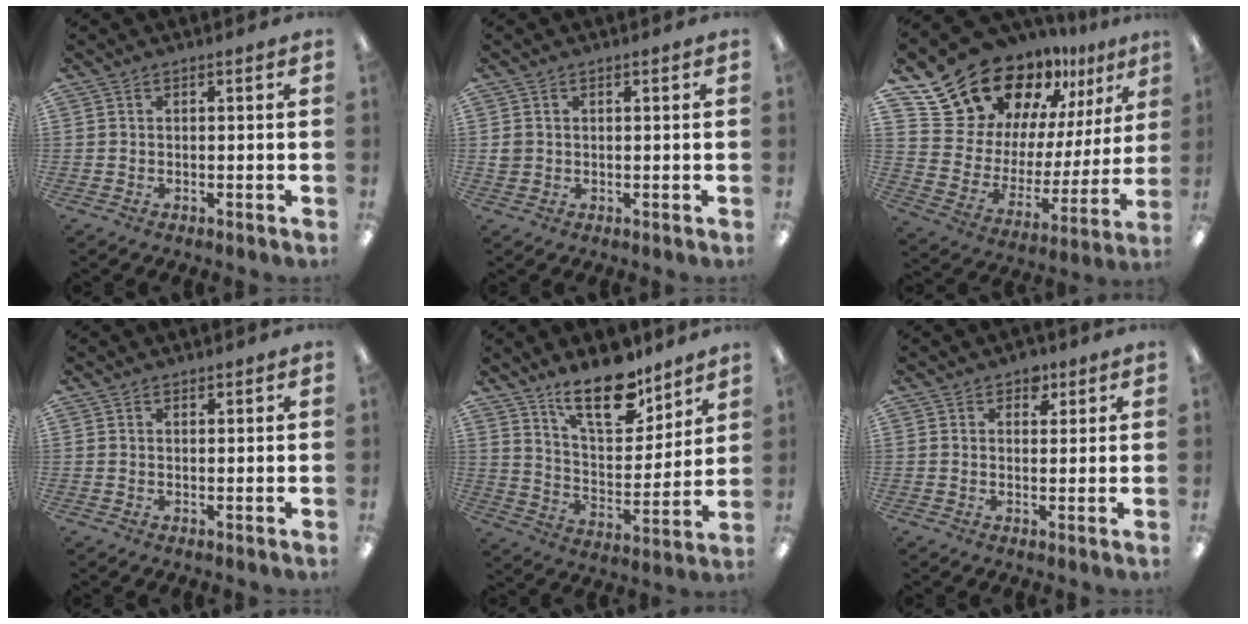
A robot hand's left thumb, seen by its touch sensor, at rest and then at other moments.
{"total": 1.6, "force": [0.4, 1.5, 0.2], "torque": [-0.006, 0.002, 0.006]}
{"total": 21.6, "force": [17.9, 10.6, 5.8], "torque": [-0.119, -0.140, 0.336]}
{"total": 0.8, "force": [0.6, 0.4, 0.1], "torque": [-0.003, -0.001, 0.012]}
{"total": 17.1, "force": [12.7, 6.9, 9.0], "torque": [-0.145, -0.077, 0.221]}
{"total": 3.3, "force": [1.9, 2.4, 1.2], "torque": [-0.004, -0.003, 0.030]}